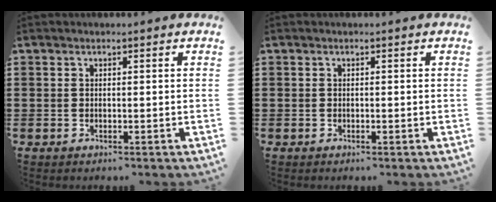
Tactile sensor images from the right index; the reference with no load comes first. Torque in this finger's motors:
{"motor_torque": [0.22, 0.29, 0.00, 0.00]}